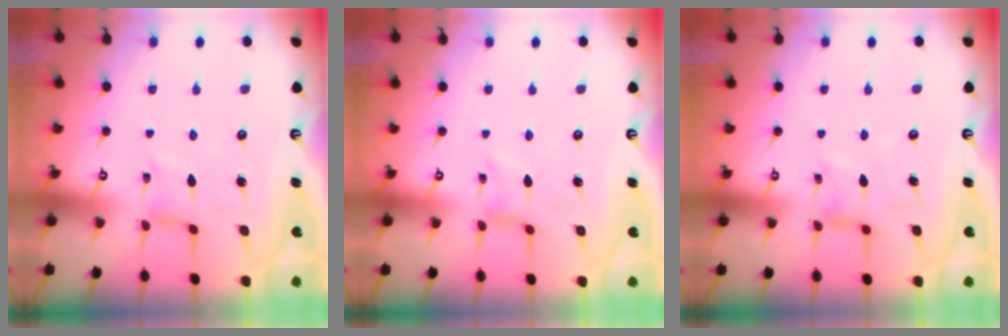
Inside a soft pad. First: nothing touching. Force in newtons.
{"total": 0.0}
{"total": 1.7, "press": 1.6, "slide": 0.2}